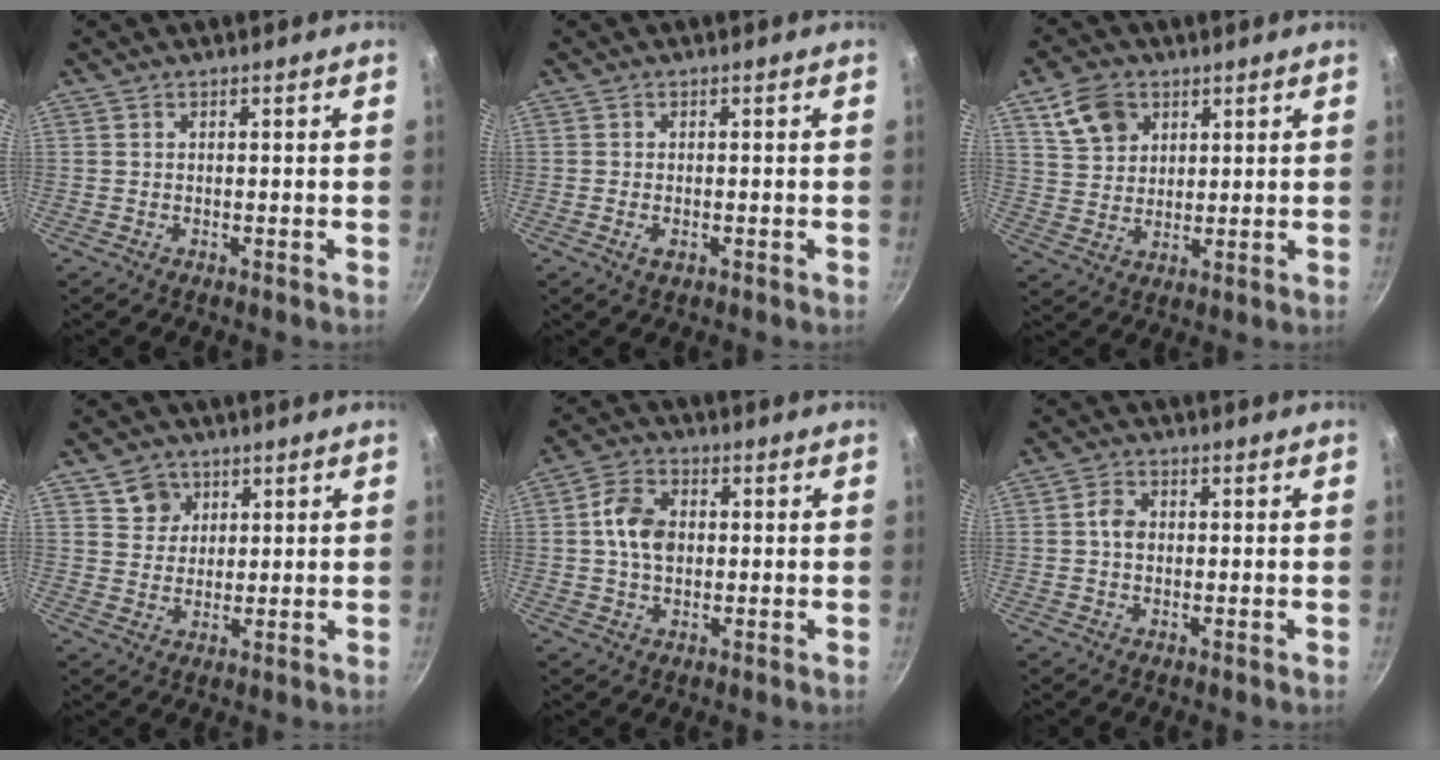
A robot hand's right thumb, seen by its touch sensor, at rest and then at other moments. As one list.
[{"total": 1.9, "force": [-0.7, 1.1, 1.4], "torque": [-0.028, -0.001, -0.012]}, {"total": 8.5, "force": [4.2, 6.2, 4.1], "torque": [-0.057, -0.003, 0.082]}, {"total": 4.8, "force": [2.4, 4.1, 0.9], "torque": [0.013, -0.001, 0.044]}, {"total": 8.0, "force": [0.6, 5.8, 5.5], "torque": [-0.088, 0.014, 0.004]}, {"total": 3.0, "force": [0.1, 2.4, 1.9], "torque": [-0.028, 0.008, -0.003]}]